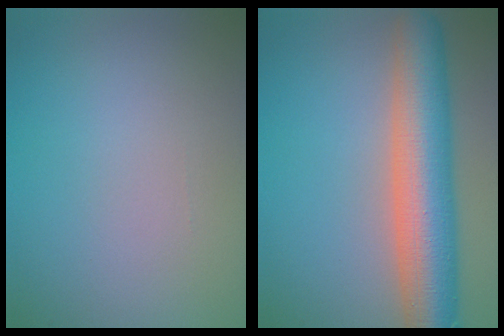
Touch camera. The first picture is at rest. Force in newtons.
{"total": 8.8, "press": 8.8, "slide": 0.3}